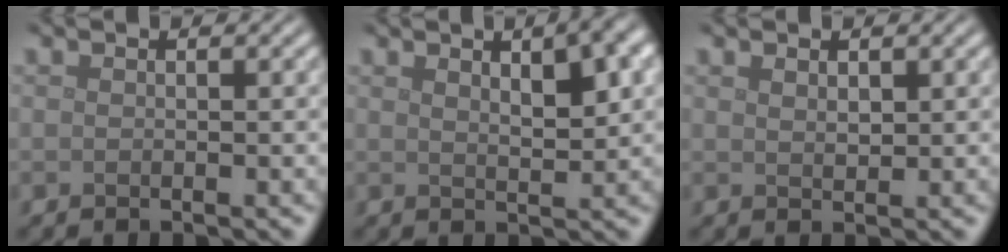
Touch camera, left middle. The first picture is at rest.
{"total": 5.6, "force": [2.6, 1.8, 4.6], "torque": [-0.055, 0.009, 0.035]}
{"total": 1.0, "force": [0.7, 0.4, 0.6], "torque": [-0.014, -0.003, 0.016]}